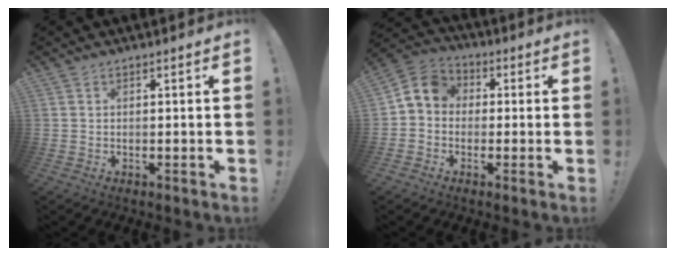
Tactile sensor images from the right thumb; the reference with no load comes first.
{"total": 7.2, "force": [-0.1, 6.3, 3.5], "torque": [-0.059, 0.017, 0.002]}